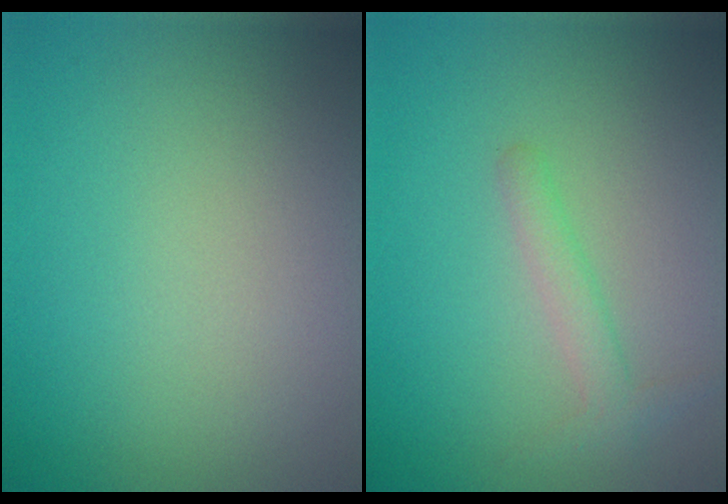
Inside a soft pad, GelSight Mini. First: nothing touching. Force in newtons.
{"total": 1.8, "press": 1.8, "slide": 0.0}